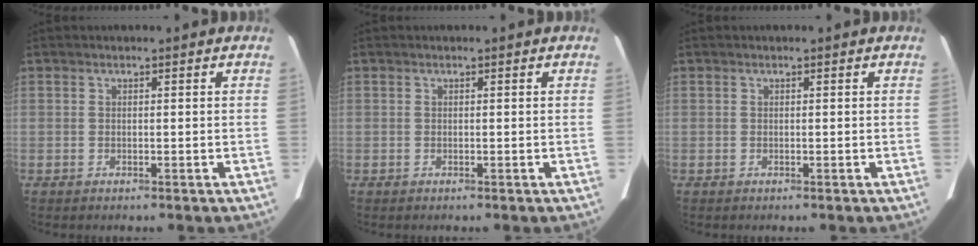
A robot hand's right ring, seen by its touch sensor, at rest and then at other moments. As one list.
[{"total": 0.0}, {"total": 0.0}]